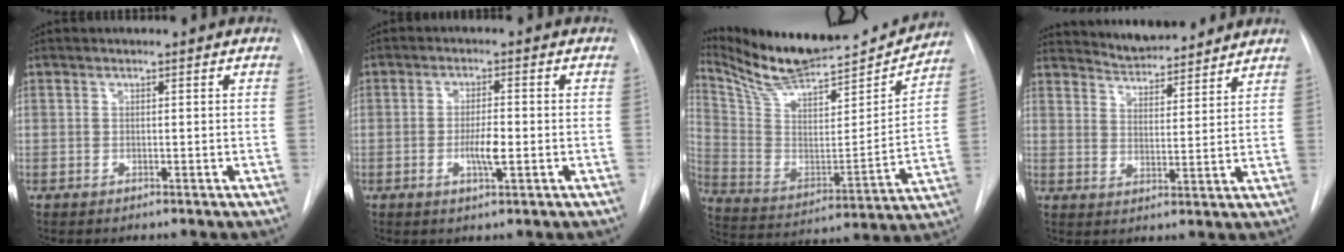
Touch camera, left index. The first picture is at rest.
{"total": 3.8, "force": [-0.9, 0.6, 3.7], "torque": [-0.068, -0.003, -0.015]}
{"total": 23.0, "force": [21.5, 3.0, 7.5], "torque": [-0.140, -0.040, 0.336]}
{"total": 10.4, "force": [9.9, 1.1, 2.9], "torque": [-0.050, 0.009, 0.152]}